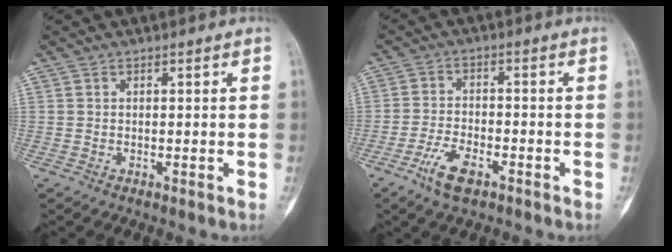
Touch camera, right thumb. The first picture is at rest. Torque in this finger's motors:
{"motor_torque": [-0.25, -0.15, 0.21, 0.10, 0.05]}